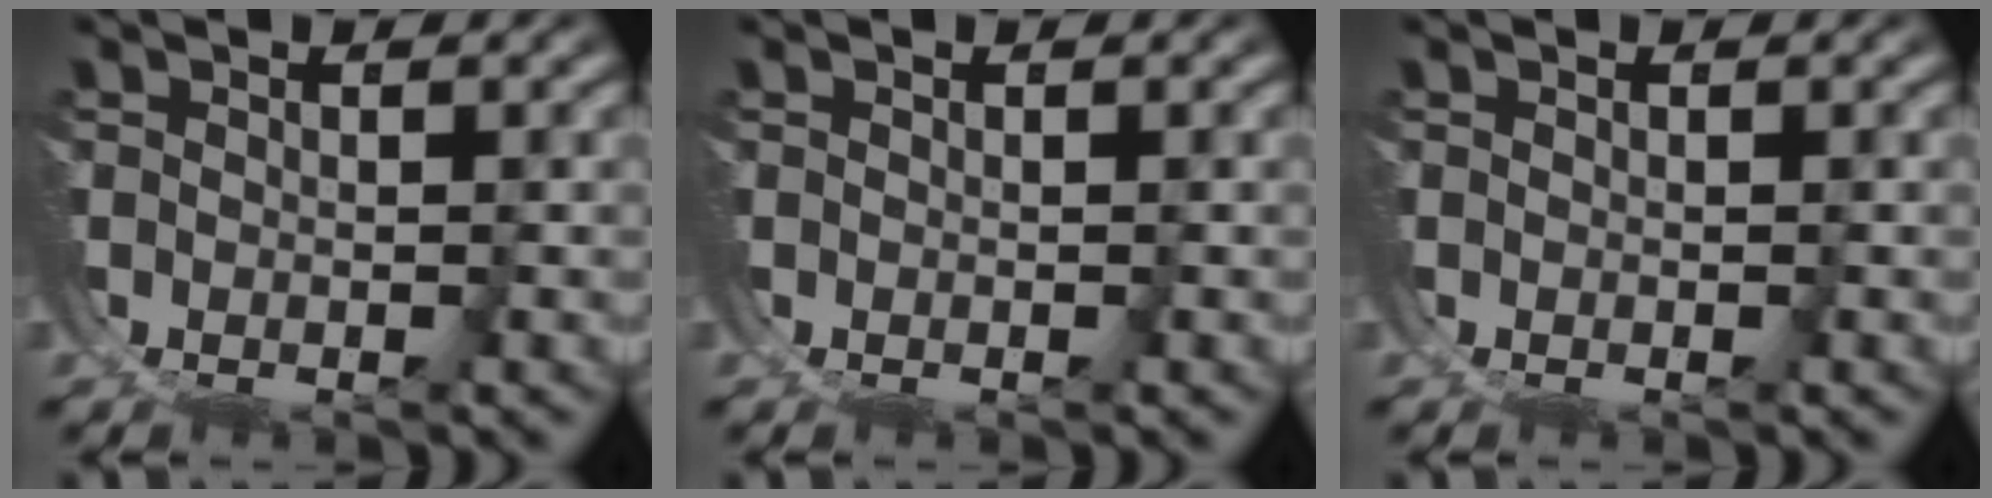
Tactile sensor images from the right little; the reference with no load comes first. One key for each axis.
{"total": 0.0}
{"total": 0.0}